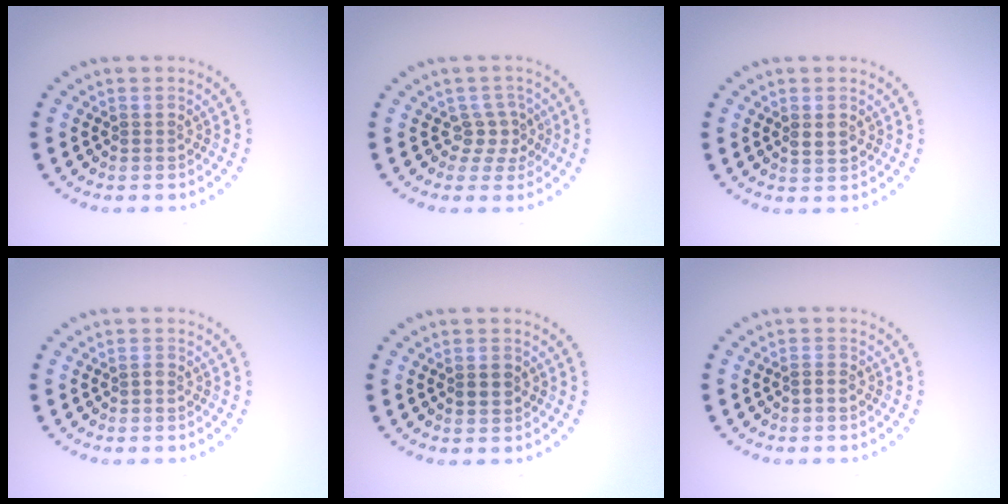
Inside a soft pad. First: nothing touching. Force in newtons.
{"total": 2.1, "press": 1.5, "slide": 1.4}
{"total": 1.5, "press": 1.4, "slide": 0.3}
{"total": 0.6, "press": 0.4, "slide": 0.3}
{"total": 1.8, "press": 1.8, "slide": 0.1}
{"total": 0.8, "press": 0.8, "slide": 0.2}